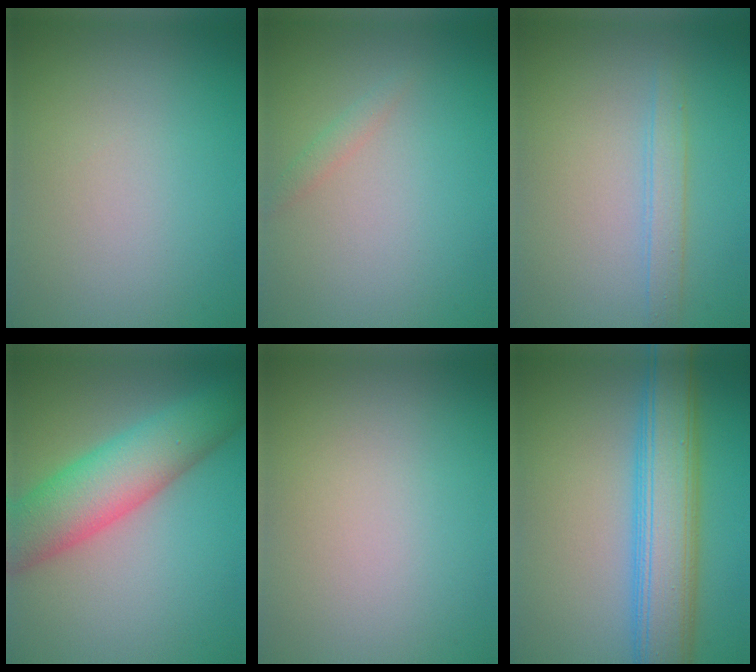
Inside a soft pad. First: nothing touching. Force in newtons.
{"total": 0.9, "press": 0.9, "slide": 0.0}
{"total": 1.8, "press": 1.8, "slide": 0.1}
{"total": 8.1, "press": 8.1, "slide": 0.2}
{"total": 0.0}
{"total": 7.7, "press": 7.7, "slide": 0.1}